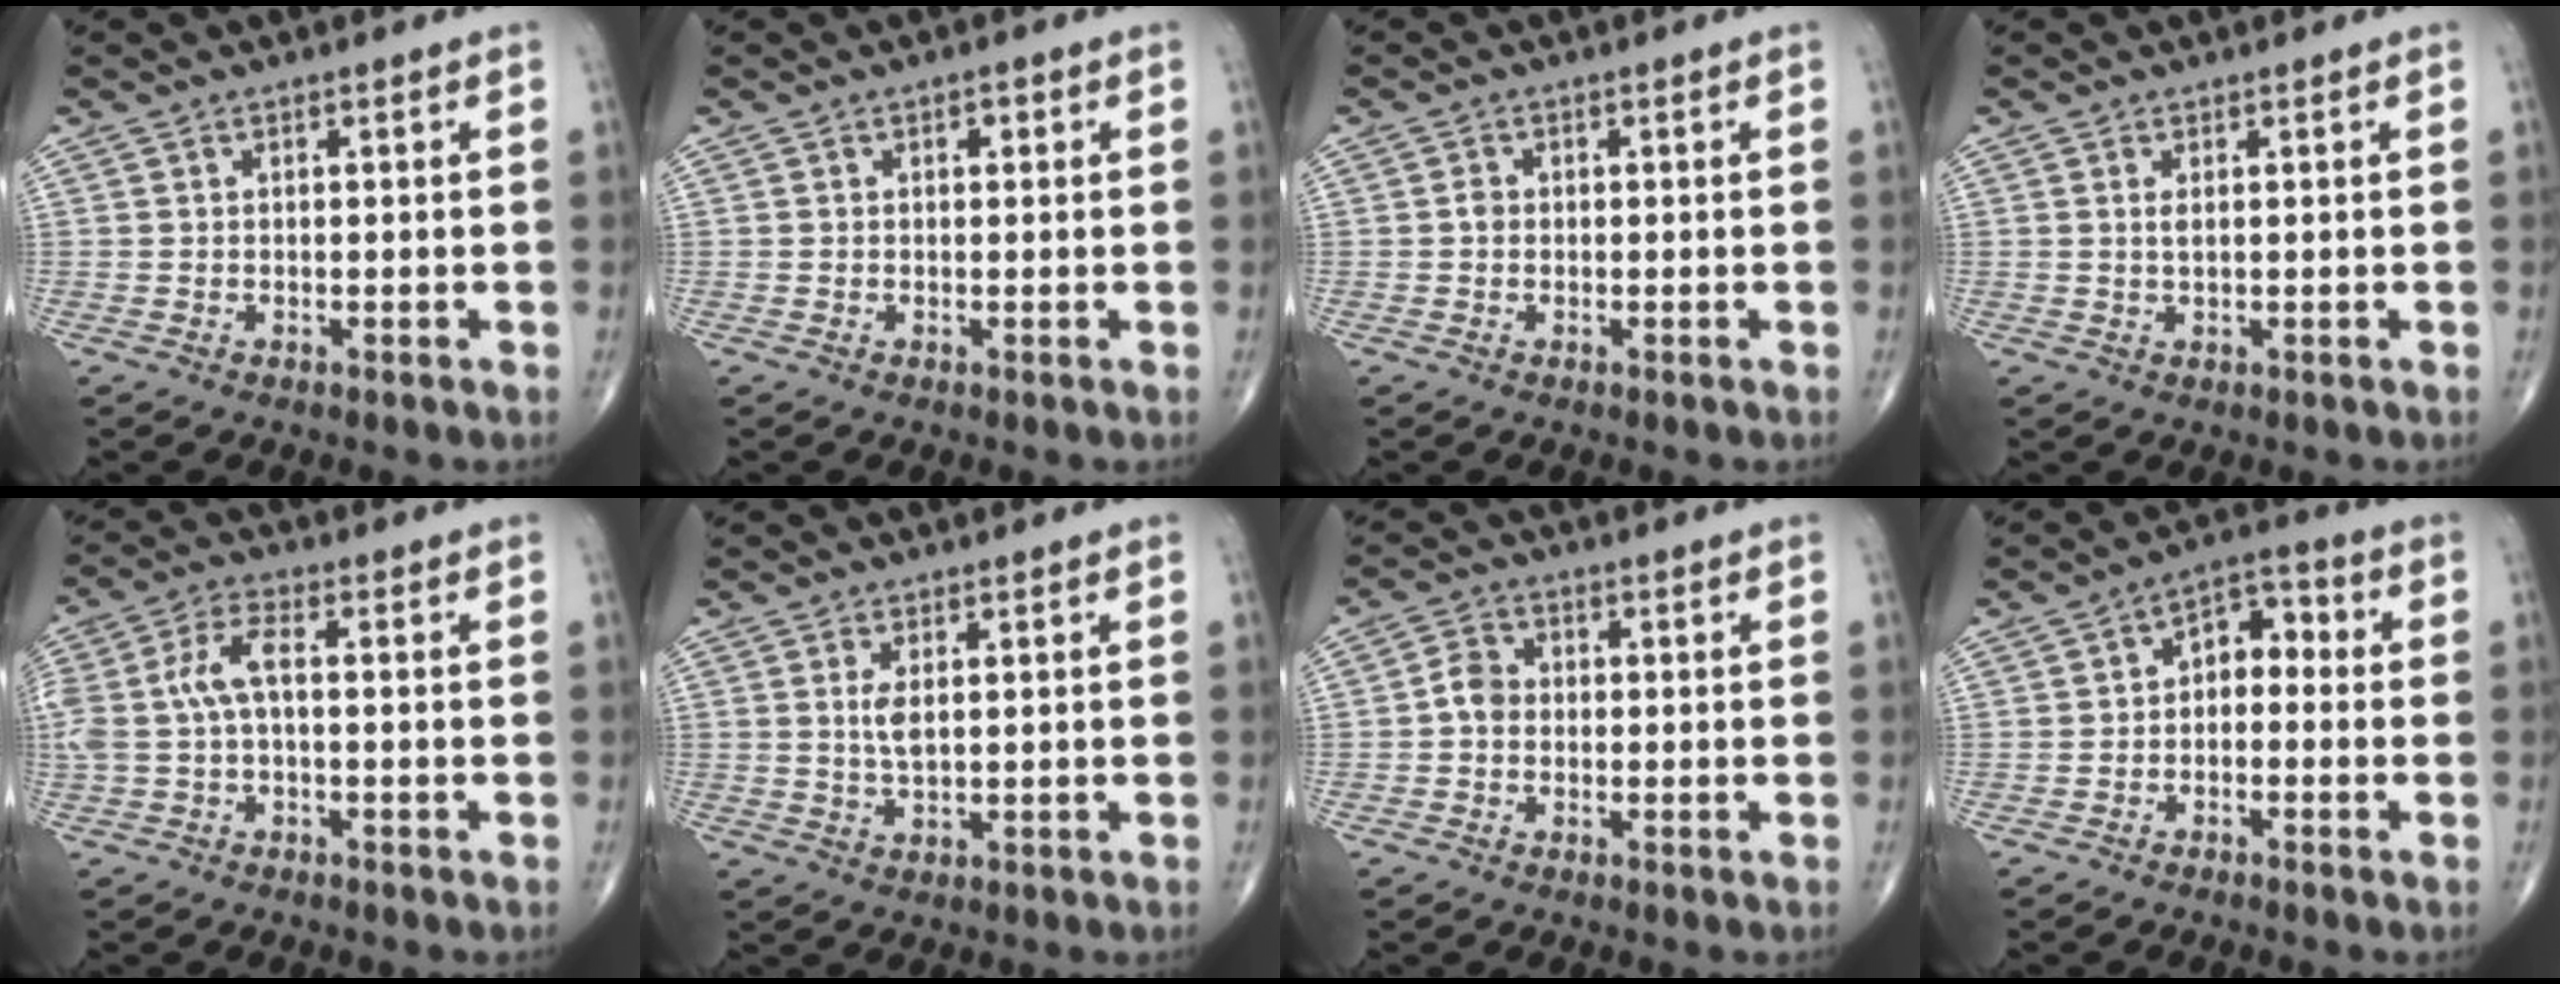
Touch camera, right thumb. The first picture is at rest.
{"total": 1.1, "force": [0.3, 0.7, 0.7], "torque": [-0.003, 0.002, 0.003]}
{"total": 1.2, "force": [-0.1, 1.0, 0.6], "torque": [-0.006, 0.003, -0.004]}
{"total": 1.4, "force": [0.4, 0.4, 1.2], "torque": [-0.024, -0.003, 0.010]}
{"total": 7.3, "force": [0.0, 3.3, 6.6], "torque": [-0.164, 0.025, -0.002]}
{"total": 3.2, "force": [0.7, 1.2, 2.8], "torque": [-0.056, -0.007, 0.018]}
{"total": 3.4, "force": [-0.5, 2.8, 1.9], "torque": [-0.027, 0.013, -0.018]}
{"total": 6.1, "force": [-0.4, 4.1, 4.6], "torque": [-0.042, 0.034, -0.023]}